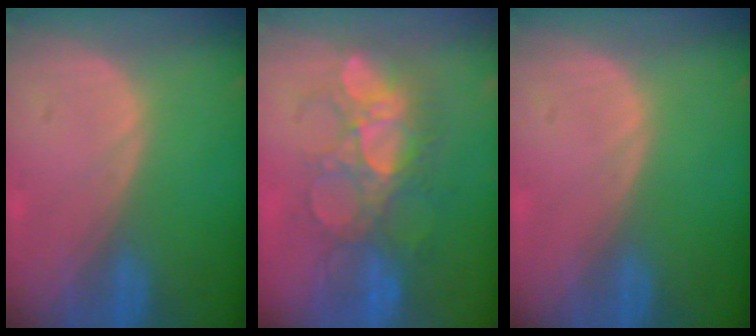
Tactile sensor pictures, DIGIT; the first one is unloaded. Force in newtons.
{"total": 9.0, "press": 8.7, "slide": 2.3}
{"total": 0.0}